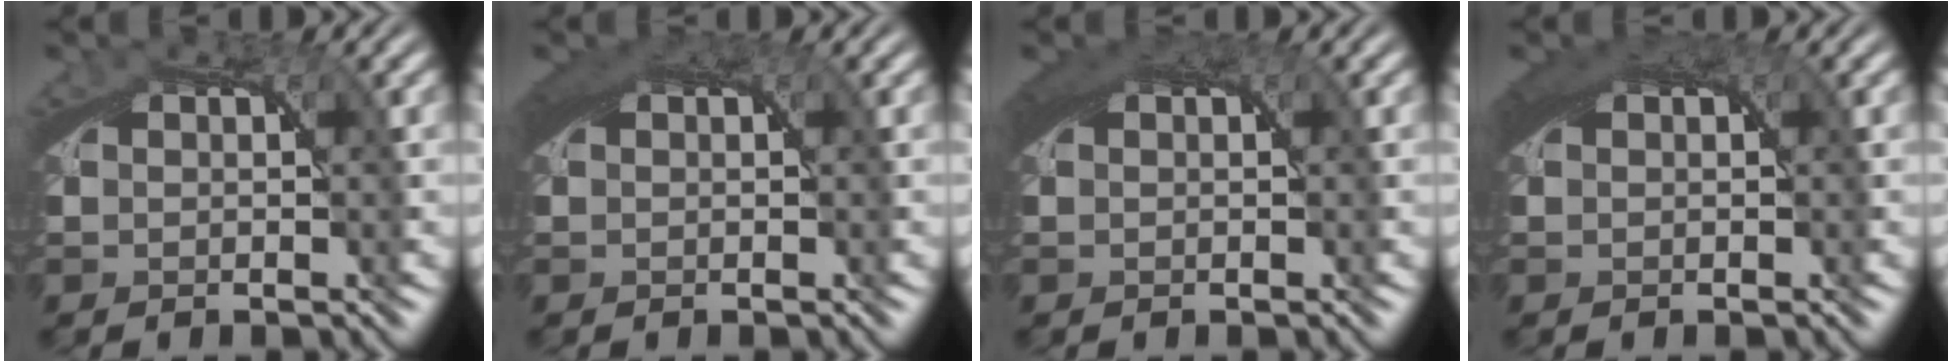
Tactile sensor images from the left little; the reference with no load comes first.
{"total": 2.0, "force": [0.7, 1.0, 1.6], "torque": [-0.031, -0.001, 0.012]}
{"total": 2.3, "force": [0.8, 1.2, 1.8], "torque": [-0.036, -0.001, 0.014]}
{"total": 2.6, "force": [0.9, 1.3, 2.1], "torque": [-0.039, -0.001, 0.015]}